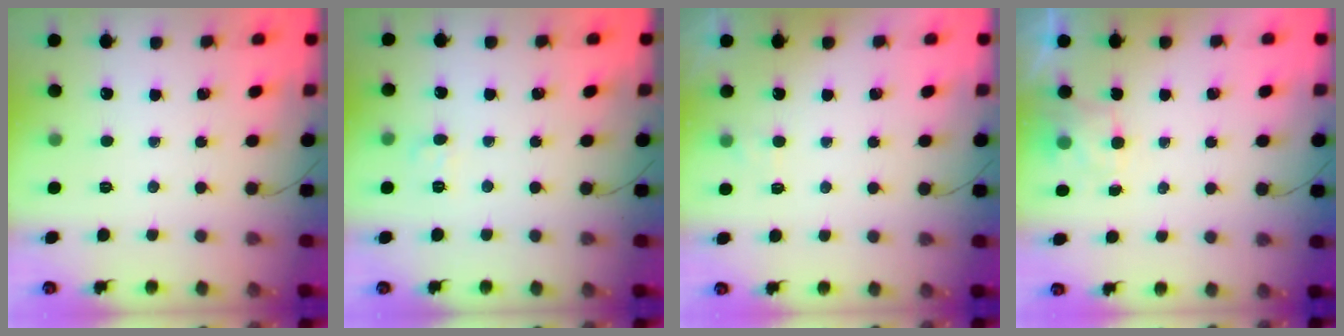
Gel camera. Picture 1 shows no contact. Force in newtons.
{"total": 5.4, "press": 5.3, "slide": 1.4}
{"total": 1.4, "press": 1.0, "slide": 1.0}
{"total": 2.5, "press": 2.1, "slide": 1.4}